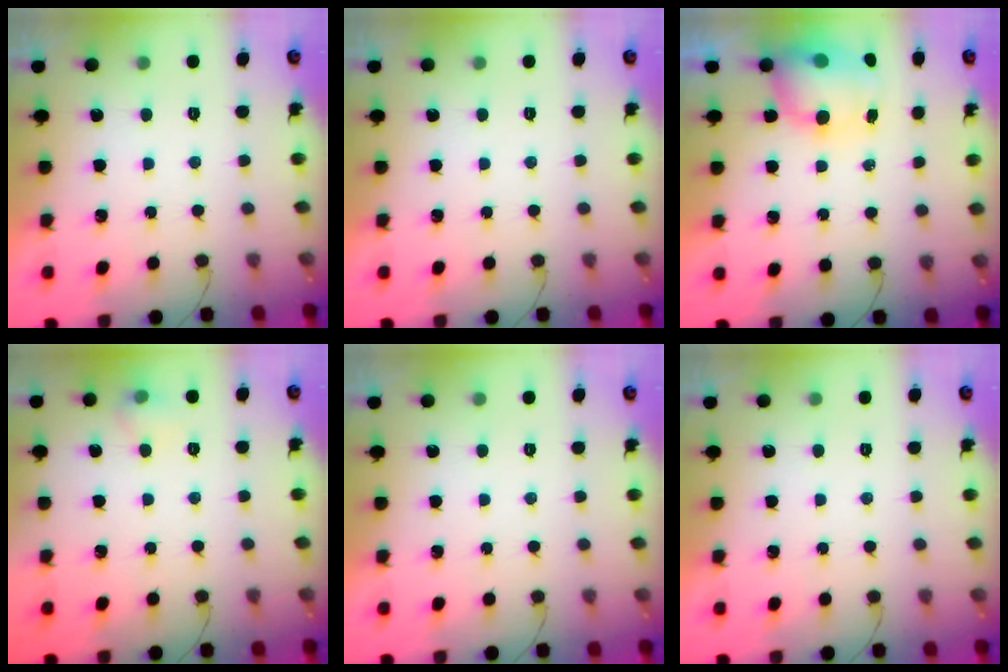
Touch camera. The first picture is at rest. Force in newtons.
{"total": 0.0}
{"total": 8.0, "press": 7.7, "slide": 2.2}
{"total": 5.5, "press": 5.3, "slide": 1.5}
{"total": 0.0}
{"total": 0.0}